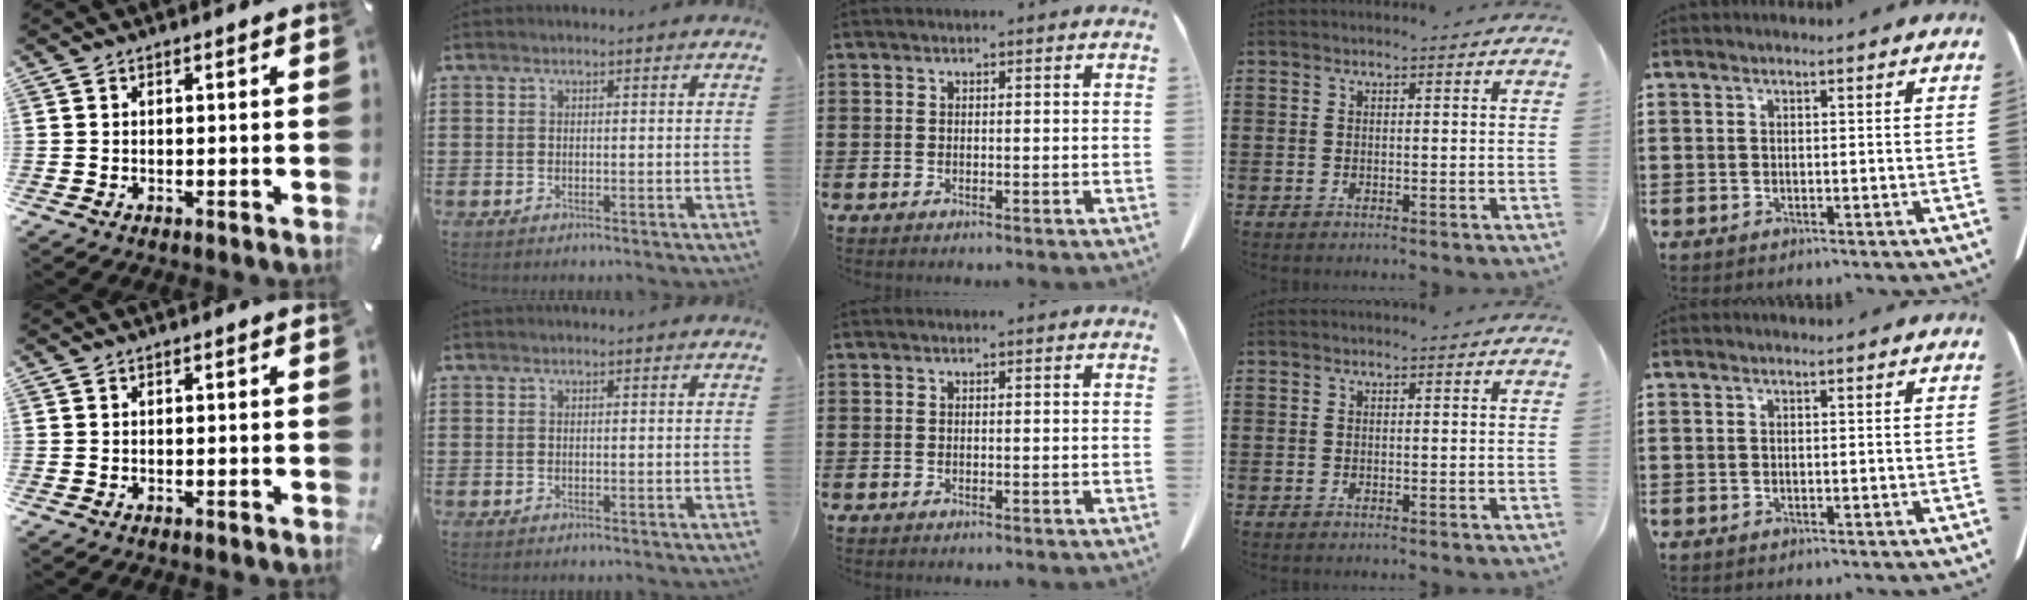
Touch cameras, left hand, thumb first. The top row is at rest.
{}